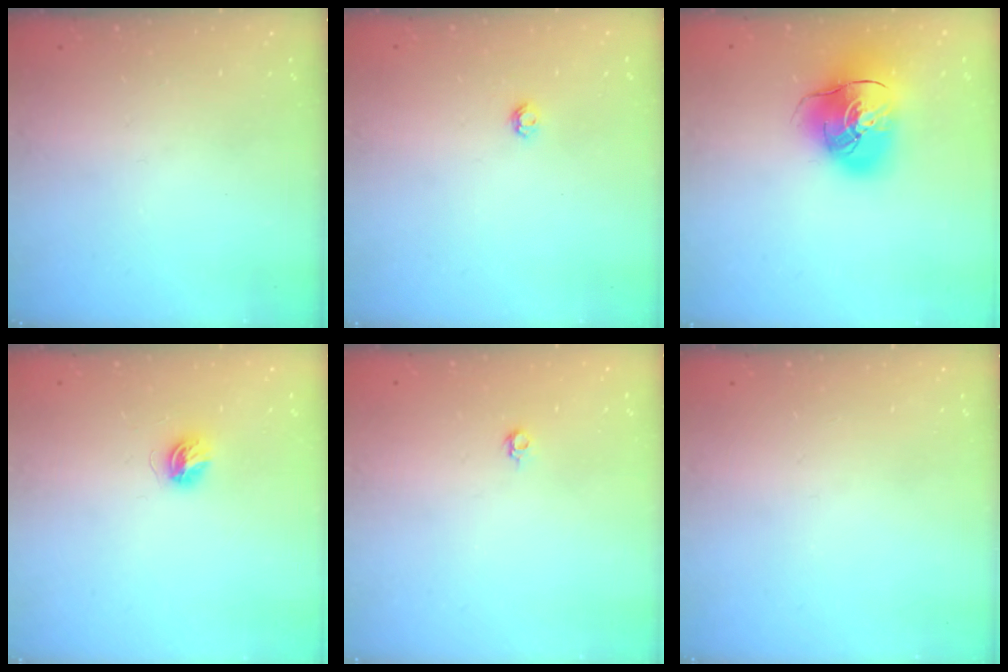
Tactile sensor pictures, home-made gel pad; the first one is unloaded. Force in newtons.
{"total": 3.9, "press": 3.9, "slide": 0.5}
{"total": 16.3, "press": 16.1, "slide": 2.8}
{"total": 4.6, "press": 4.6, "slide": 0.6}
{"total": 3.7, "press": 3.6, "slide": 0.7}
{"total": 0.0}